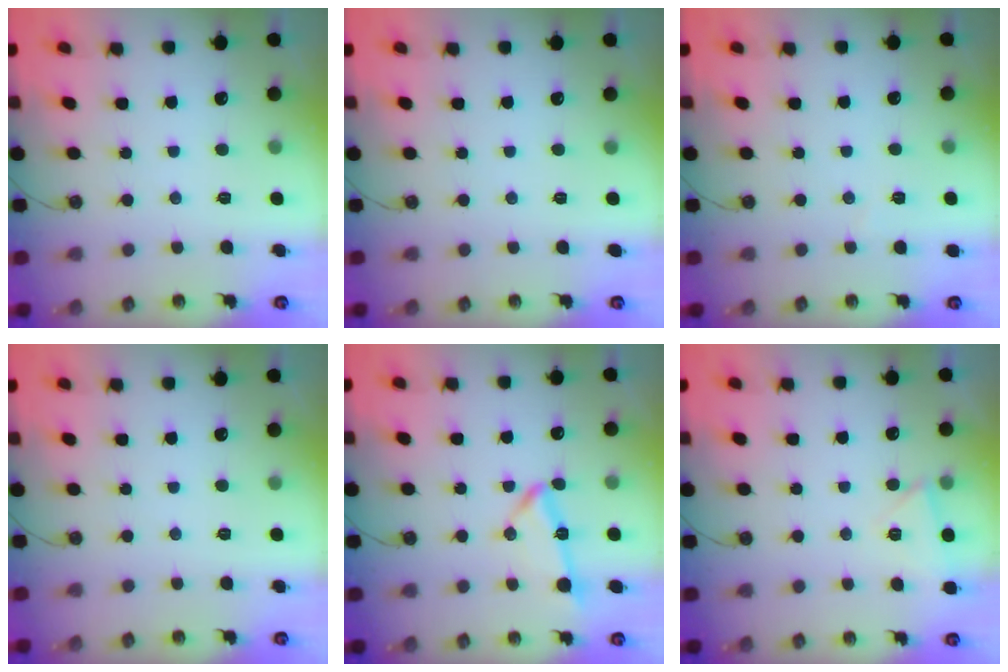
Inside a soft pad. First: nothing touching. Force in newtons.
{"total": 0.0}
{"total": 2.8, "press": 2.7, "slide": 0.8}
{"total": 0.0}
{"total": 11.1, "press": 11.1, "slide": 0.6}
{"total": 4.8, "press": 4.3, "slide": 2.1}